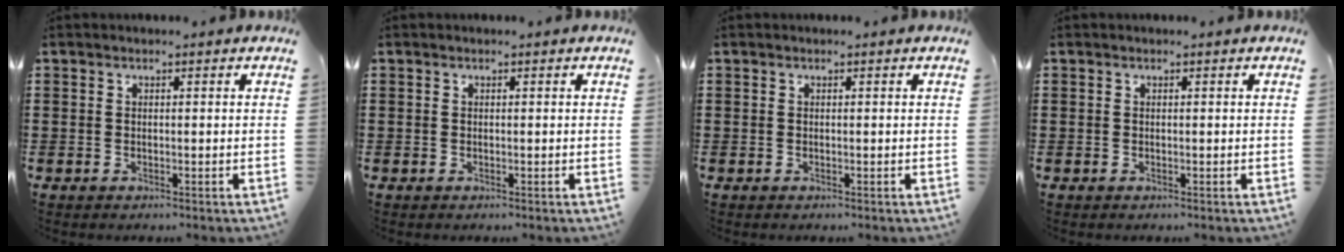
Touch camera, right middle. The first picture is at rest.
{"total": 0.0}
{"total": 0.0}
{"total": 0.0}